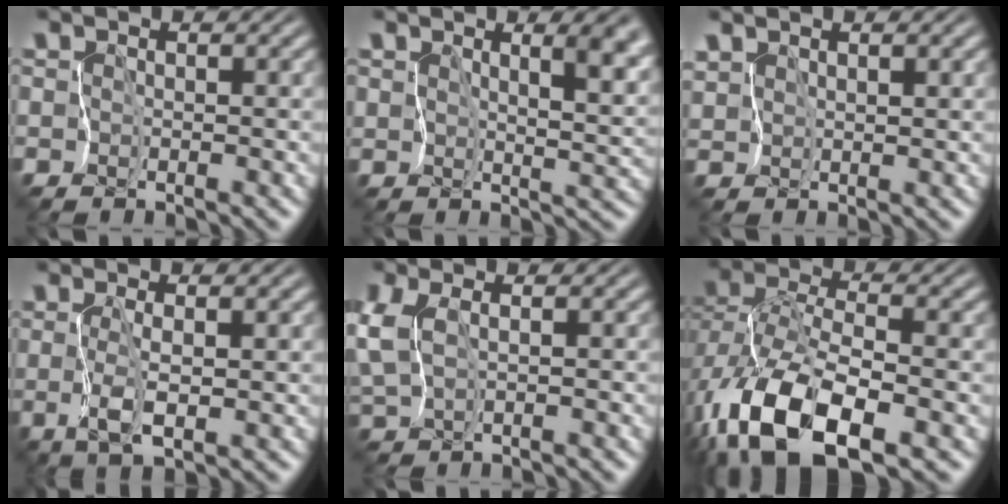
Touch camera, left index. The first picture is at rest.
{"total": 5.7, "force": [3.0, 2.4, 4.1], "torque": [-0.045, -0.005, 0.053]}
{"total": 1.5, "force": [1.5, 0.1, 0.3], "torque": [-0.008, 0.006, 0.035]}
{"total": 2.1, "force": [0.4, 0.3, 2.0], "torque": [-0.049, 0.001, 0.014]}
{"total": 2.9, "force": [0.4, 1.8, 2.2], "torque": [-0.069, -0.011, 0.014]}
{"total": 11.1, "force": [-5.0, 5.1, 8.6], "torque": [-0.183, -0.008, -0.087]}